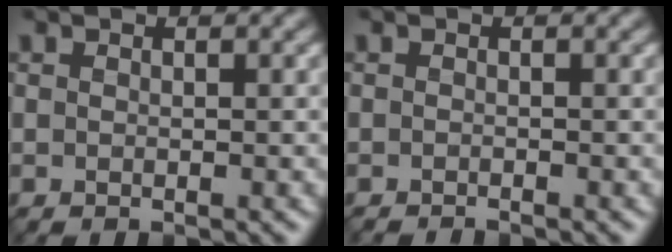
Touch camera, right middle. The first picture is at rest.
{"total": 0.7, "force": [-0.7, 0.1, 0.2], "torque": [0.003, -0.008, -0.016]}